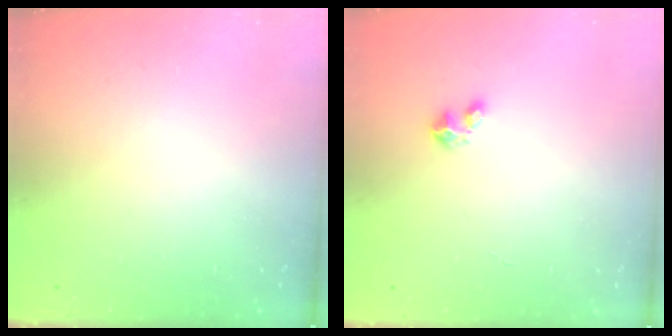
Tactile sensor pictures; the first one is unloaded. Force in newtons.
{"total": 3.3, "press": 3.3, "slide": 0.2}